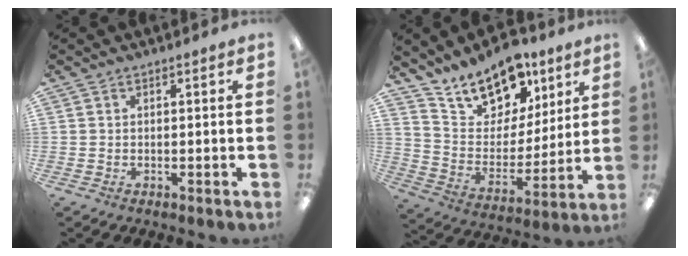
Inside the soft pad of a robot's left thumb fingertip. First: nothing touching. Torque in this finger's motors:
{"motor_torque": [1.19, 1.17, 1.35, -1.38, 0.06]}